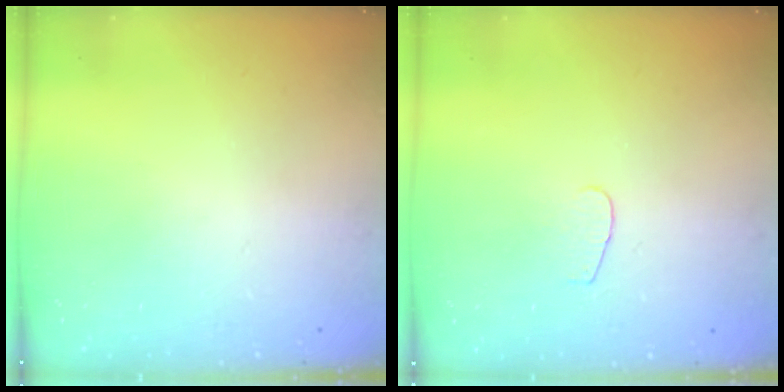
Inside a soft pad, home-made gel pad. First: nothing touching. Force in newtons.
{"total": 2.8, "press": 2.8, "slide": 0.2}